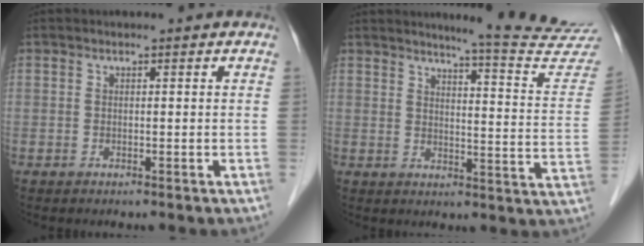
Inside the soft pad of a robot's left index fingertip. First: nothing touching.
{"total": 16.6, "force": [15.9, -1.3, 4.4], "torque": [-0.057, -0.115, 0.174]}